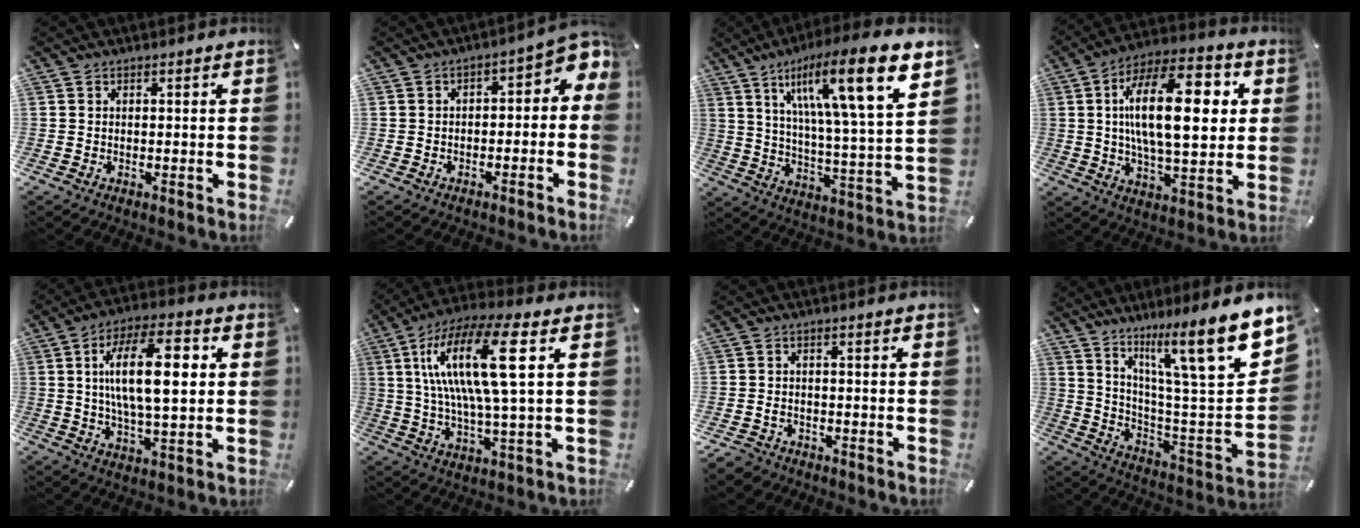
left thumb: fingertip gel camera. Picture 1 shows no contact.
{"total": 4.4, "force": [0.0, 2.9, 3.3], "torque": [-0.052, -0.006, -0.009]}
{"total": 19.8, "force": [10.4, 3.7, 16.4], "torque": [-0.257, -0.052, 0.149]}
{"total": 22.1, "force": [4.3, 10.2, 19.1], "torque": [-0.332, -0.002, 0.058]}
{"total": 16.7, "force": [3.2, 6.9, 14.9], "torque": [-0.270, -0.001, 0.045]}
{"total": 17.9, "force": [4.9, 3.9, 16.8], "torque": [-0.343, -0.008, 0.065]}
{"total": 3.1, "force": [-2.1, 2.0, 1.0], "torque": [-0.025, 0.008, -0.043]}
{"total": 19.0, "force": [12.9, 3.6, 13.4], "torque": [-0.186, -0.106, 0.193]}